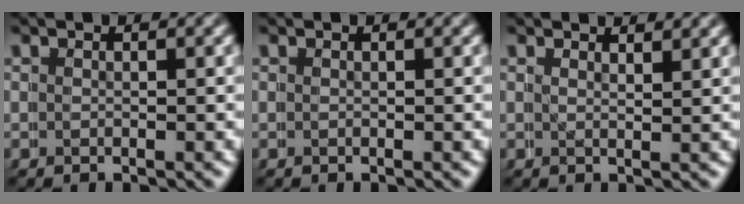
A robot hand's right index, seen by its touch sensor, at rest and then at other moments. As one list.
[{"total": 0.0}, {"total": 1.6, "force": [1.4, -0.4, -0.5], "torque": [-0.005, -0.013, 0.025]}]